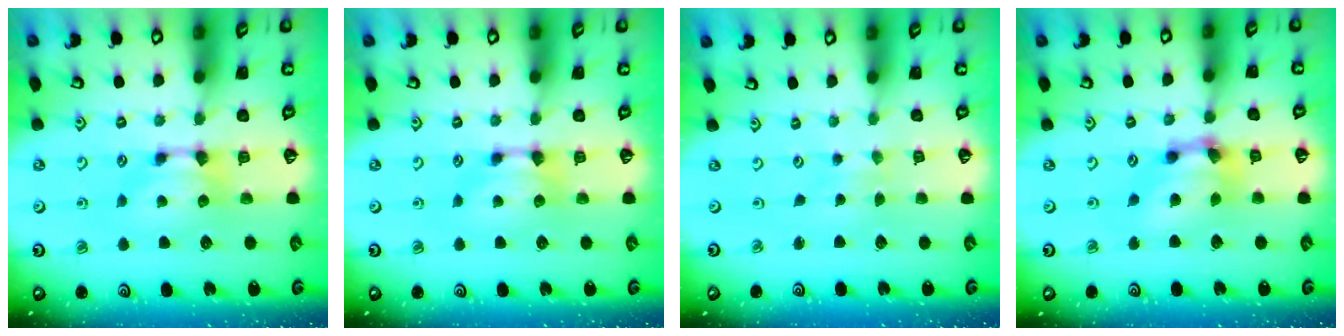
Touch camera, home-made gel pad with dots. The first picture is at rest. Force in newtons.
{"total": 0.0}
{"total": 3.9, "press": 3.9, "slide": 0.1}
{"total": 5.2, "press": 4.8, "slide": 2.1}